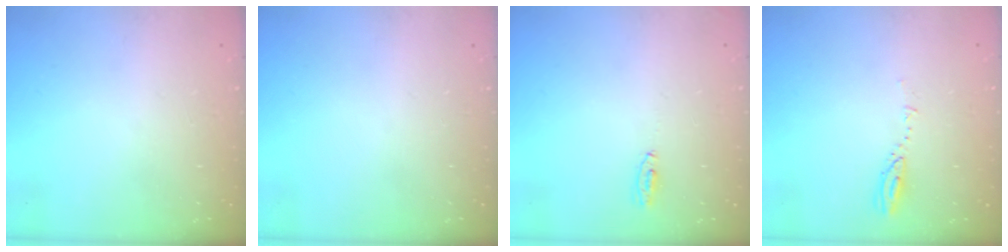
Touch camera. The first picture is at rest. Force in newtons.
{"total": 0.0}
{"total": 3.3, "press": 3.0, "slide": 1.5}
{"total": 2.9, "press": 2.9, "slide": 0.3}